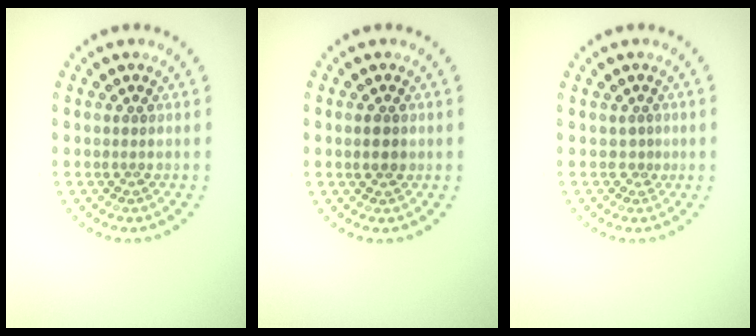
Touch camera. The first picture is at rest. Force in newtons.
{"total": 1.7, "press": 1.7, "slide": 0.1}
{"total": 0.6, "press": 0.1, "slide": 0.6}